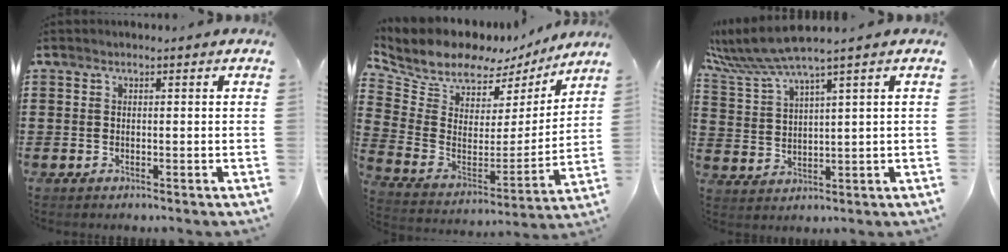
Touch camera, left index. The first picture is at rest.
{"total": 9.5, "force": [8.2, 4.1, 2.4], "torque": [-0.098, -0.053, 0.148]}
{"total": 6.2, "force": [4.9, 0.1, 3.9], "torque": [-0.102, -0.024, 0.081]}